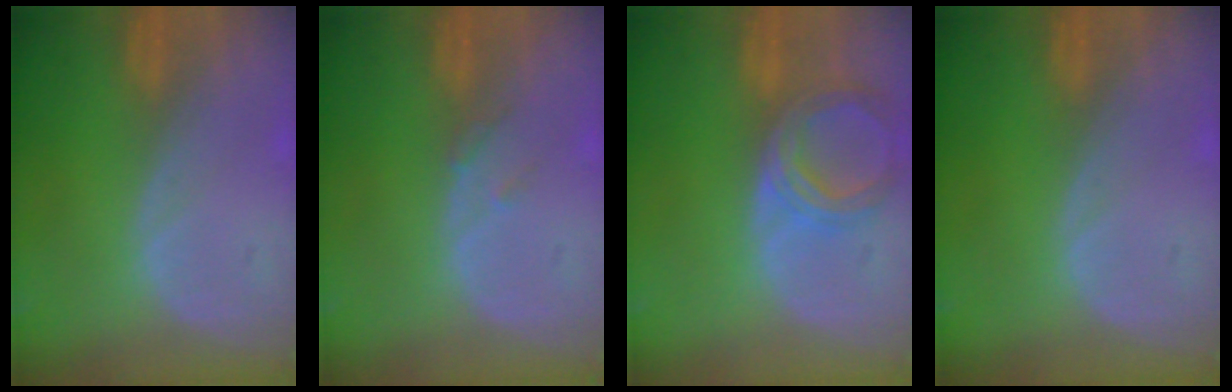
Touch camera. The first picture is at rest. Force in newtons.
{"total": 1.5, "press": 1.3, "slide": 0.7}
{"total": 6.9, "press": 6.4, "slide": 2.7}
{"total": 0.0}